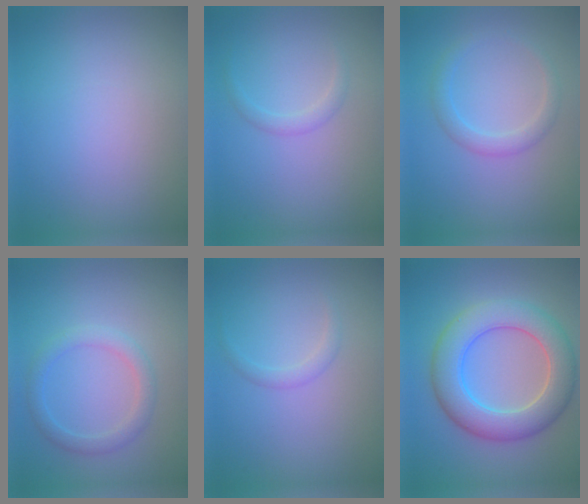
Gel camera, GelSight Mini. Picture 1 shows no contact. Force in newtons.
{"total": 1.1, "press": 1.1, "slide": 0.1}
{"total": 2.0, "press": 2.0, "slide": 0.1}
{"total": 2.3, "press": 2.3, "slide": 0.1}
{"total": 1.0, "press": 1.0, "slide": 0.1}
{"total": 7.4, "press": 7.4, "slide": 0.5}